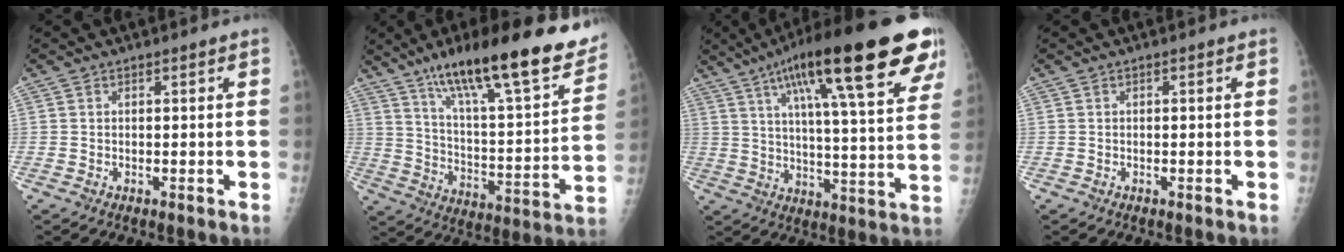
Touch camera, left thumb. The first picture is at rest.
{"total": 27.3, "force": [18.3, 5.9, 19.4], "torque": [-0.271, -0.055, 0.287]}
{"total": 28.0, "force": [14.8, 6.2, 22.9], "torque": [-0.333, -0.015, 0.221]}
{"total": 0.0}